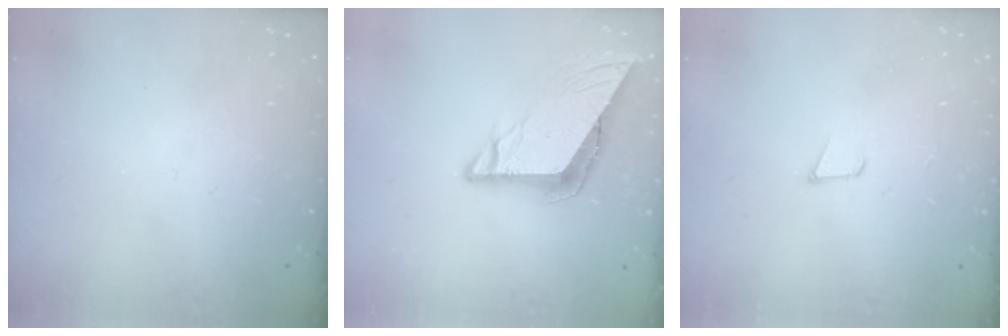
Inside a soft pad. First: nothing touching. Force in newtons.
{"total": 8.8, "press": 8.8, "slide": 0.9}
{"total": 3.2, "press": 1.9, "slide": 2.6}